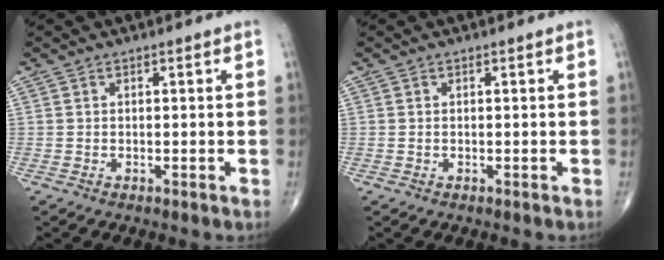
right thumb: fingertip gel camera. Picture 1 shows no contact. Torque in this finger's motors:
{"motor_torque": [0.14, 0.04, 0.10, 0.02, 0.01]}